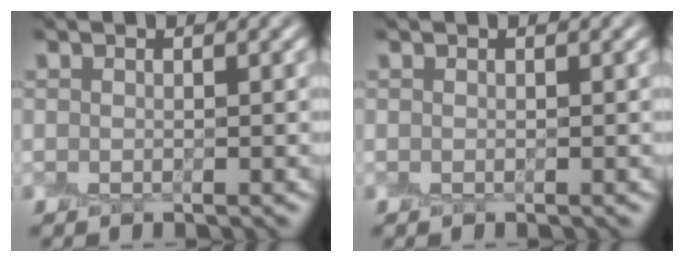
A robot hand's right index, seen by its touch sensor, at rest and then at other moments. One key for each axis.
{"total": 0.0}